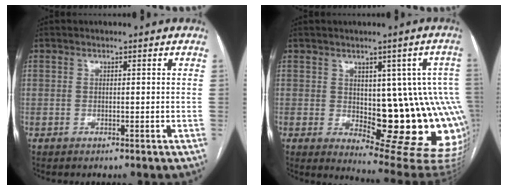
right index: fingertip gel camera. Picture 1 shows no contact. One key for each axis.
{"total": 16.7, "fx": -1.2, "fy": 6.4, "fz": 15.4, "tx": -0.119, "ty": 0.014, "tz": 0.007}